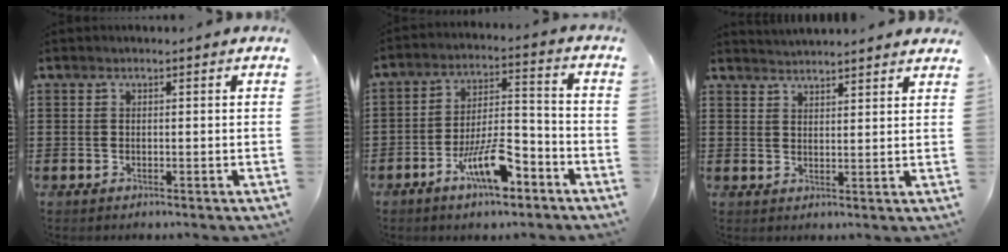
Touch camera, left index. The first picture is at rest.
{"total": 10.4, "force": [-6.0, 3.5, 7.7], "torque": [-0.151, 0.014, -0.109]}
{"total": 2.8, "force": [2.7, -0.3, -0.2], "torque": [-0.004, -0.009, 0.052]}